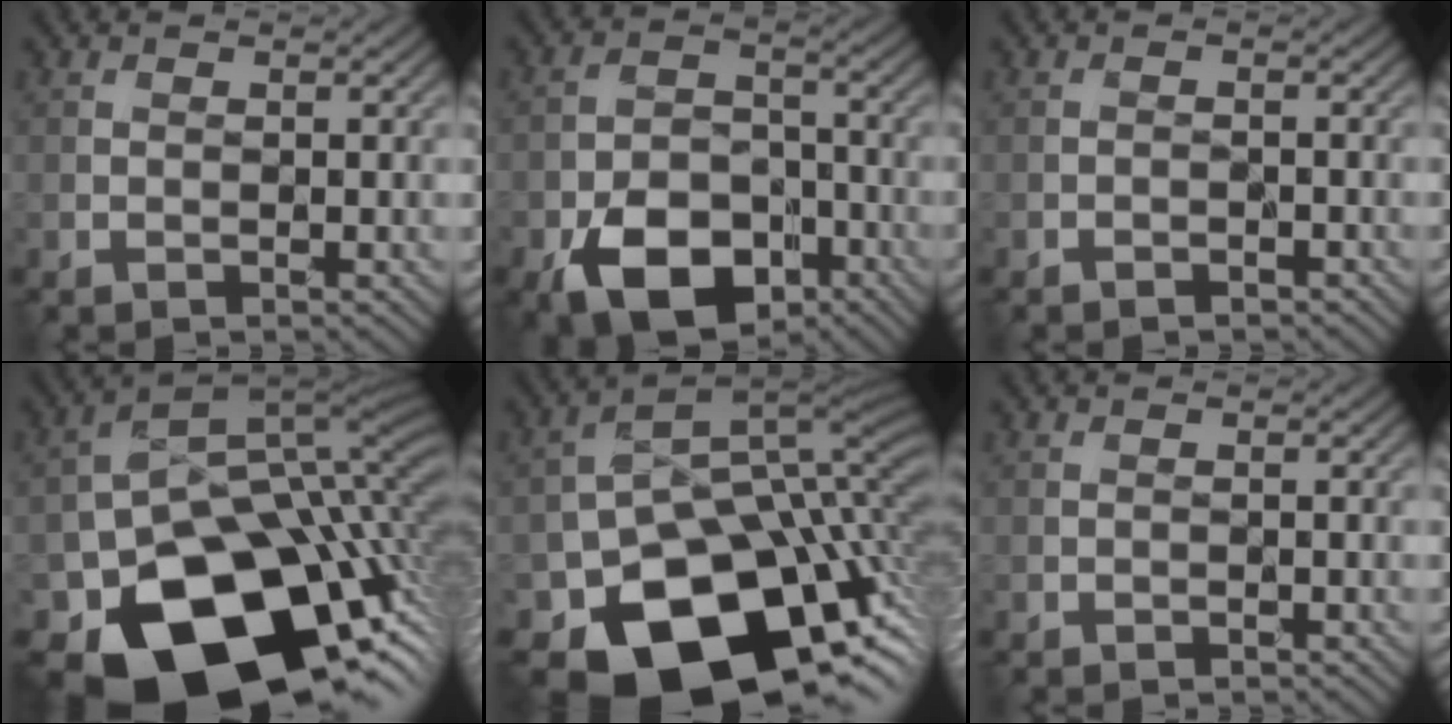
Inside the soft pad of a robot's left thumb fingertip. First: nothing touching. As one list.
[{"total": 10.8, "force": [-5.6, 6.7, 6.3], "torque": [-0.128, -0.018, -0.100]}, {"total": 1.1, "force": [-1.0, 0.3, 0.3], "torque": [-0.001, 0.003, -0.019]}, {"total": 18.7, "force": [-8.4, 12.1, 11.5], "torque": [-0.177, -0.048, -0.116]}, {"total": 16.6, "force": [-7.6, 10.3, 10.5], "torque": [-0.153, -0.034, -0.120]}, {"total": 0.0}]